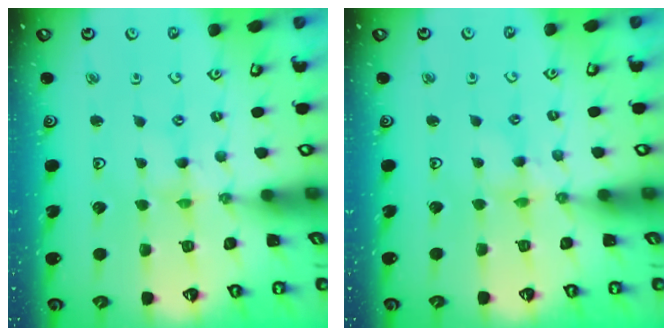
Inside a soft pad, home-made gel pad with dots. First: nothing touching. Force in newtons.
{"total": 2.6, "press": 2.6, "slide": 0.4}